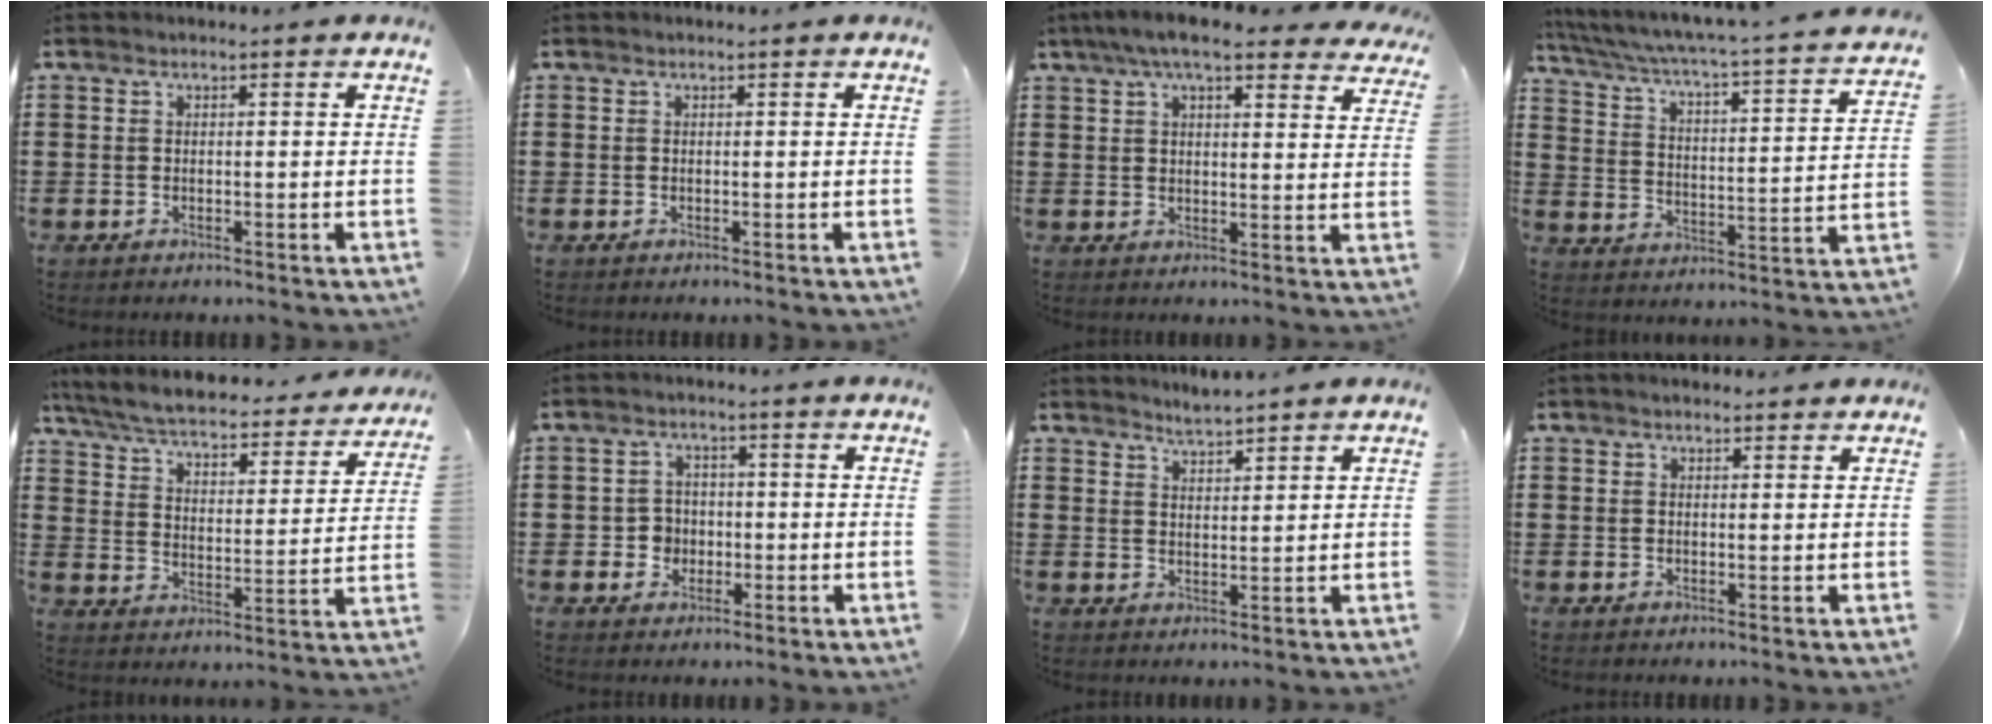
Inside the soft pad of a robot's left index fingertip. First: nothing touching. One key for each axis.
{"total": 0.0}
{"total": 7.7, "fx": 6.2, "fy": 1.1, "fz": 4.3, "tx": -0.093, "ty": -0.013, "tz": 0.111}
{"total": 3.0, "fx": 2.3, "fy": -0.2, "fz": 1.9, "tx": -0.054, "ty": -0.038, "tz": 0.024}
{"total": 5.1, "fx": 4.7, "fy": 0.4, "fz": 2.1, "tx": -0.063, "ty": -0.036, "tz": 0.075}
{"total": 3.3, "fx": -0.7, "fy": 3.0, "fz": 1.2, "tx": -0.033, "ty": 0.004, "tz": -0.017}
{"total": 2.6, "fx": 2.6, "fy": -0.2, "fz": 0.0, "tx": -0.007, "ty": -0.005, "tz": 0.050}
{"total": 1.1, "fx": 1.0, "fy": 0.2, "fz": 0.3, "tx": -0.006, "ty": 0.001, "tz": 0.020}